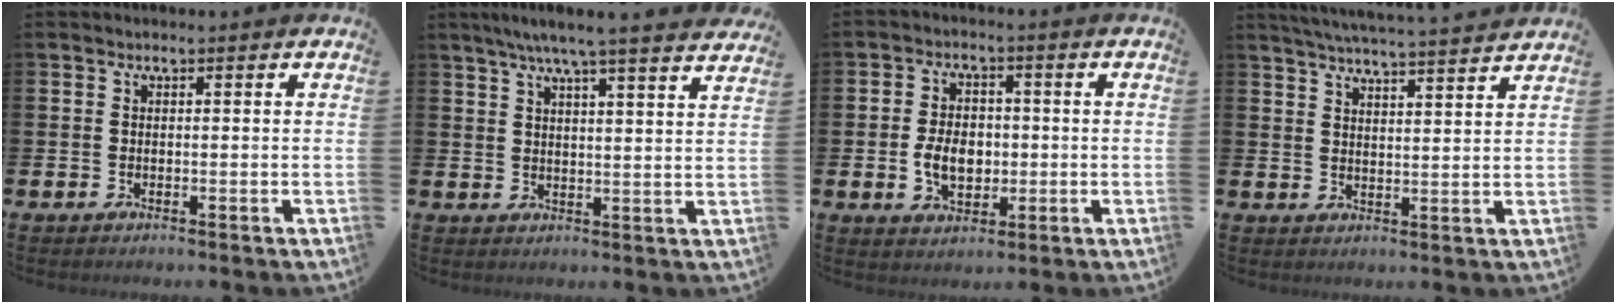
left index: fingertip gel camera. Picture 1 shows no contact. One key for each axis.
{"total": 6.1, "fx": 5.5, "fy": -0.4, "fz": 2.5, "tx": -0.053, "ty": -0.027, "tz": 0.094}
{"total": 5.4, "fx": -0.6, "fy": 3.8, "fz": 3.7, "tx": -0.052, "ty": 0.002, "tz": -0.018}
{"total": 5.2, "fx": 5.0, "fy": -0.7, "fz": 0.9, "tx": -0.026, "ty": -0.035, "tz": 0.086}